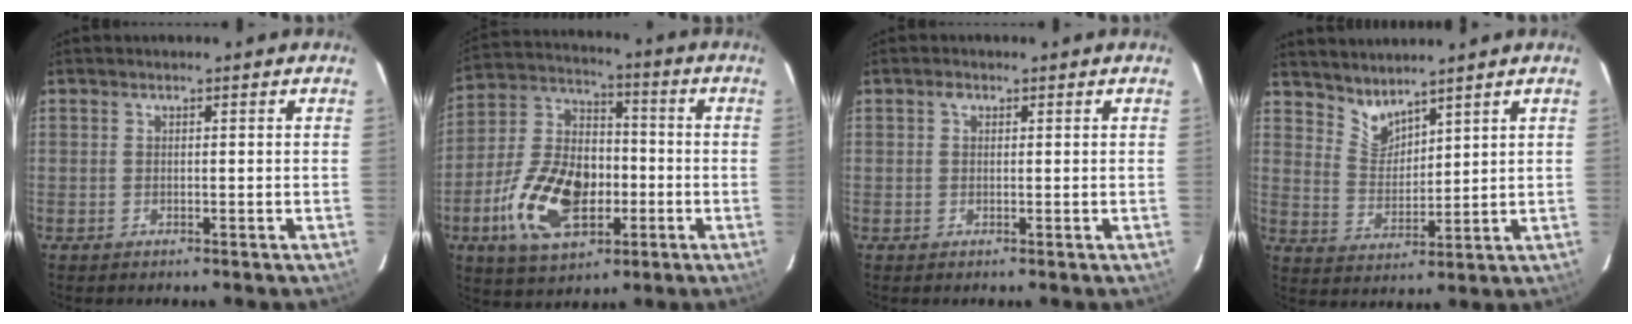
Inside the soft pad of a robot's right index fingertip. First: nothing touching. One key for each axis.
{"total": 17.9, "fx": -5.8, "fy": 10.7, "fz": 13.1, "tx": -0.279, "ty": 0.010, "tz": -0.094}
{"total": 1.1, "fx": 0.4, "fy": 0.9, "fz": 0.5, "tx": -0.008, "ty": 0.006, "tz": 0.005}
{"total": 5.4, "fx": 5.0, "fy": 1.5, "fz": 1.6, "tx": -0.024, "ty": -0.005, "tz": 0.102}